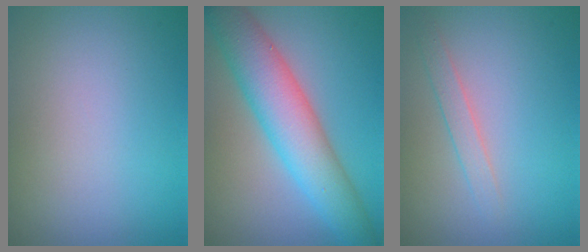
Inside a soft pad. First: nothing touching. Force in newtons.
{"total": 7.4, "press": 7.4, "slide": 0.4}
{"total": 1.4, "press": 1.3, "slide": 0.1}